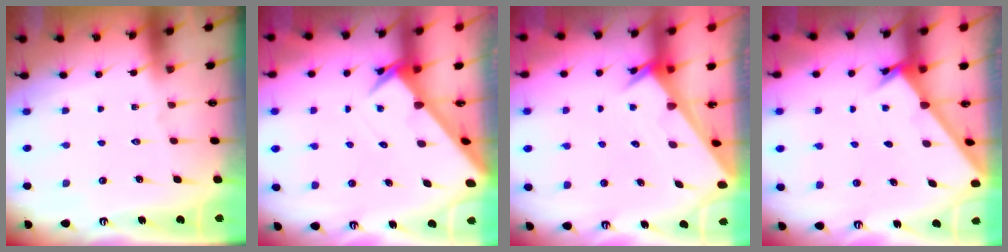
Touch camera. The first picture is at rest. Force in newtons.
{"total": 2.7, "press": 2.7, "slide": 0.1}
{"total": 3.3, "press": 3.3, "slide": 0.3}
{"total": 2.2, "press": 2.2, "slide": 0.1}